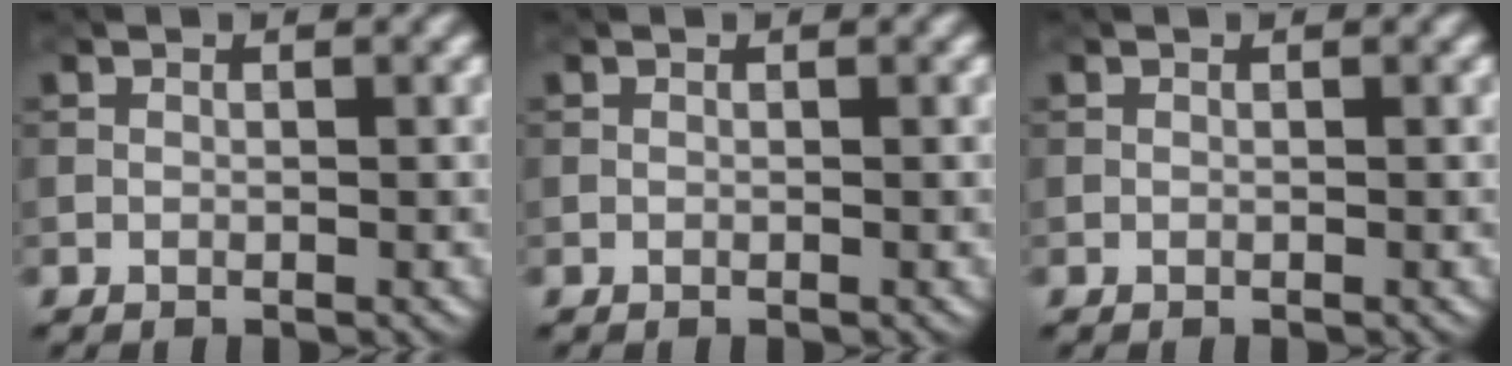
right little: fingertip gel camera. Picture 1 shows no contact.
{"total": 0.0}
{"total": 0.0}